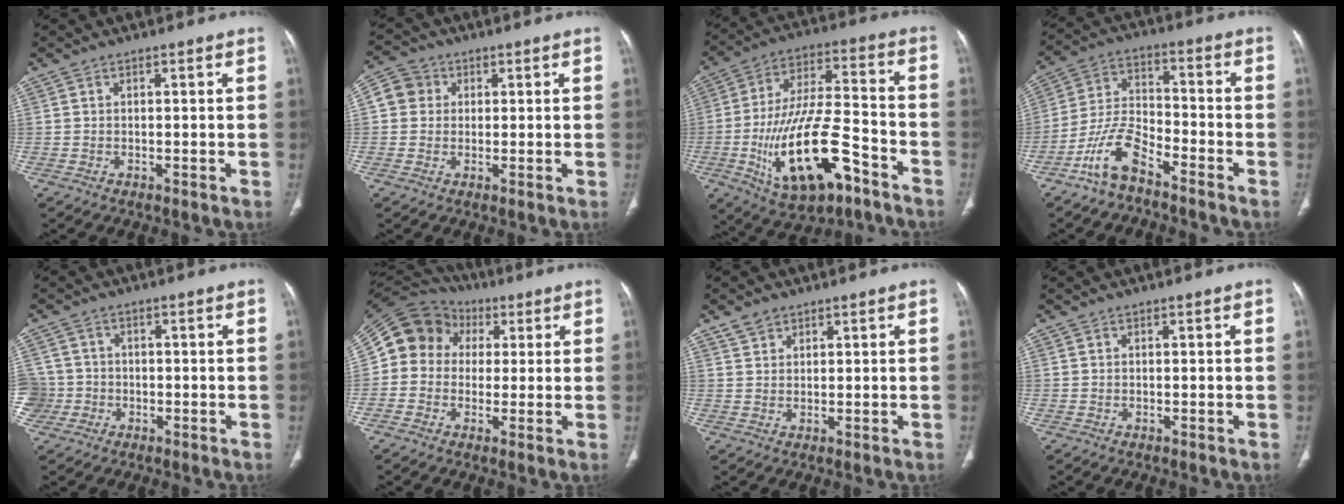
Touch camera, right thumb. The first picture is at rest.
{"total": 6.3, "force": [1.2, 6.0, 1.8], "torque": [-0.022, 0.011, 0.018]}
{"total": 21.2, "force": [-9.0, 8.8, 17.1], "torque": [-0.310, 0.046, -0.141]}
{"total": 9.2, "force": [-6.6, 3.3, 5.6], "torque": [-0.121, 0.052, -0.136]}
{"total": 6.3, "force": [-1.7, 6.0, 0.7], "torque": [-0.011, 0.025, -0.030]}
{"total": 12.8, "force": [2.0, 11.3, 5.8], "torque": [-0.093, 0.035, 0.022]}
{"total": 2.7, "force": [1.9, 1.7, 0.8], "torque": [-0.008, -0.004, 0.037]}
{"total": 0.0}